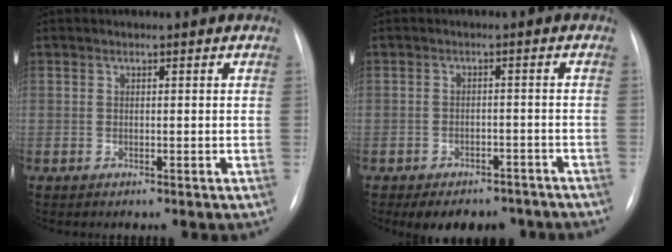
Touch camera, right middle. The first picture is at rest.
{"total": 9.2, "force": [-7.4, 4.5, 3.0], "torque": [-0.031, 0.013, -0.087]}